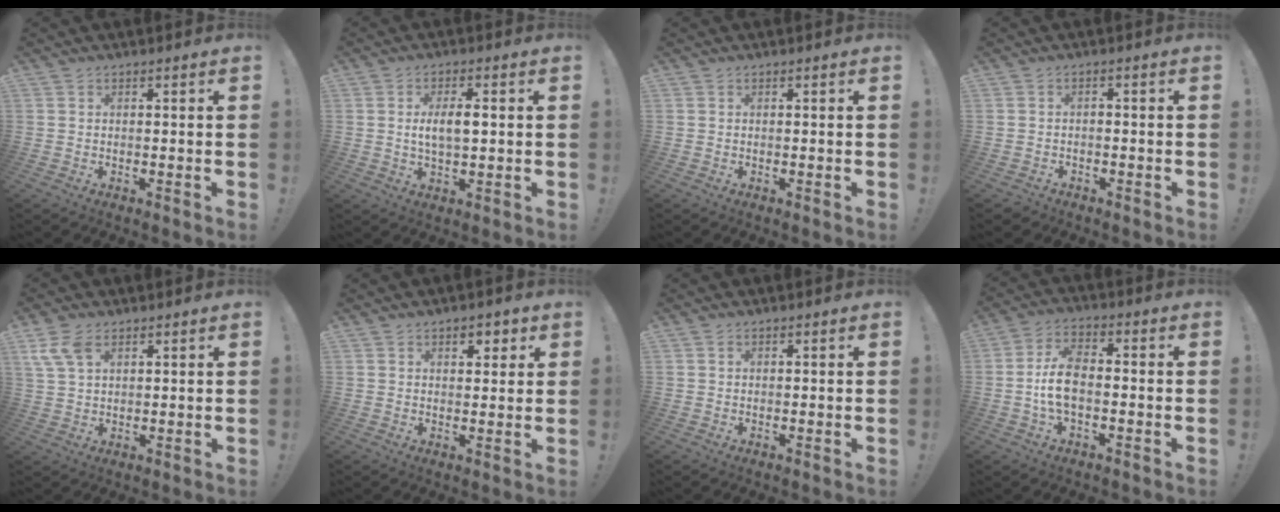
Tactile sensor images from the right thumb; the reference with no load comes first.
{"total": 5.7, "force": [0.5, 2.3, 5.2], "torque": [-0.082, 0.003, 0.004]}
{"total": 0.0}
{"total": 1.8, "force": [-1.3, 1.0, 0.6], "torque": [-0.015, 0.003, -0.023]}
{"total": 7.2, "force": [3.8, 4.2, 4.6], "torque": [-0.098, -0.004, 0.075]}
{"total": 3.6, "force": [2.0, 2.3, 1.9], "torque": [-0.015, -0.006, 0.030]}
{"total": 0.5, "force": [0.3, 0.4, 0.2], "torque": [0.004, -0.003, 0.005]}
{"total": 9.2, "force": [-1.6, 4.8, 7.7], "torque": [-0.157, 0.010, -0.025]}